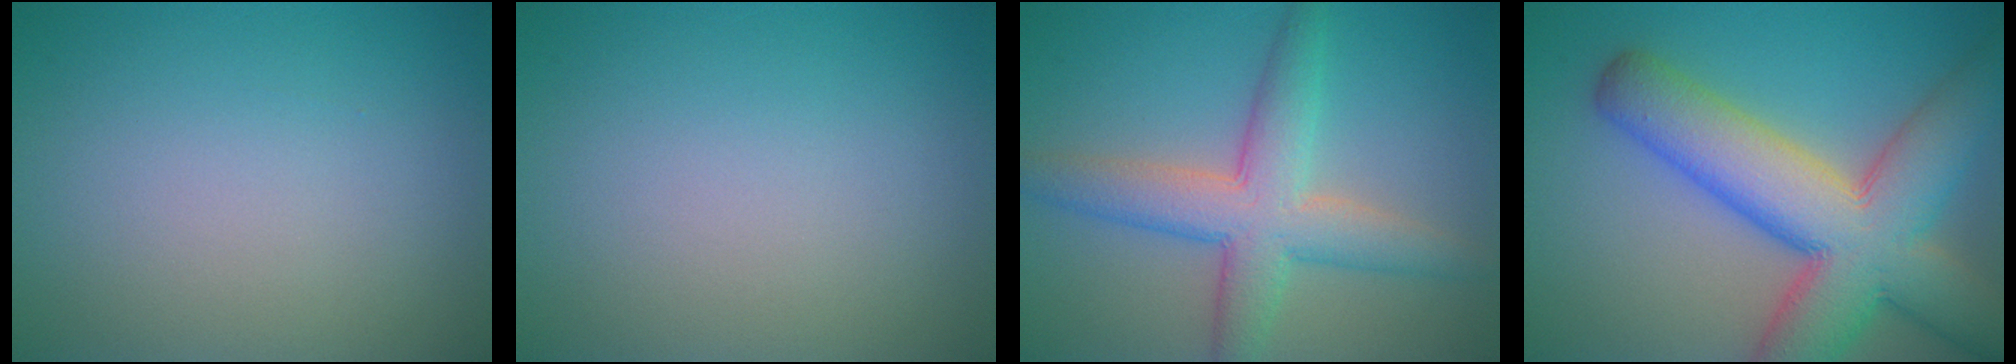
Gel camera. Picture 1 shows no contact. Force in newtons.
{"total": 0.0}
{"total": 5.9, "press": 5.9, "slide": 0.2}
{"total": 12.1, "press": 12.0, "slide": 0.5}